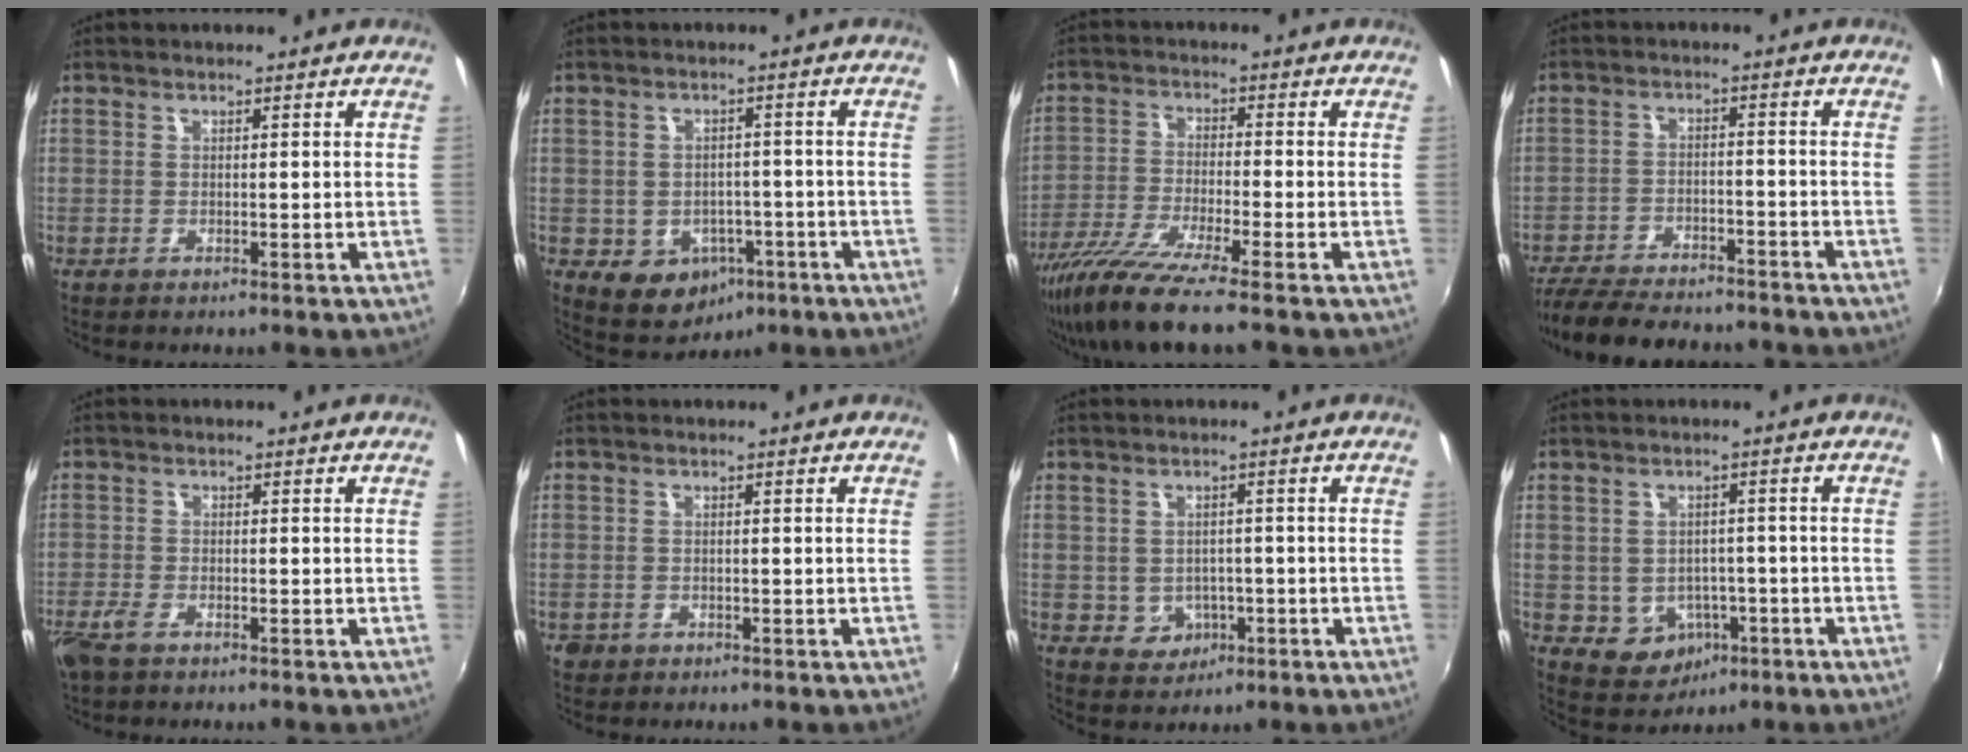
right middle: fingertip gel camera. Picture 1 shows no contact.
{"total": 8.6, "force": [-3.9, 6.8, 3.4], "torque": [-0.074, 0.003, -0.034]}
{"total": 11.8, "force": [-9.0, 0.3, 7.6], "torque": [-0.166, -0.038, -0.168]}
{"total": 17.6, "force": [-15.0, 4.7, 7.9], "torque": [-0.165, -0.027, -0.224]}
{"total": 3.6, "force": [-2.5, 1.3, 2.2], "torque": [-0.057, -0.008, -0.050]}
{"total": 1.8, "force": [-0.9, 1.5, 0.5], "torque": [-0.014, -0.004, -0.015]}
{"total": 4.6, "force": [-1.2, 4.2, 1.2], "torque": [-0.033, 0.006, -0.005]}
{"total": 6.8, "force": [-2.4, 5.9, 2.3], "torque": [-0.060, 0.005, -0.016]}